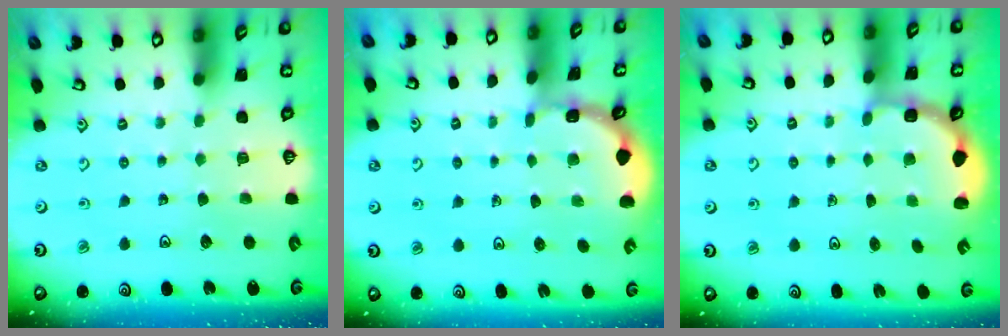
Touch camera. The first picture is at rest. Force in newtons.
{"total": 1.1, "press": 1.1, "slide": 0.2}
{"total": 3.0, "press": 2.3, "slide": 1.8}